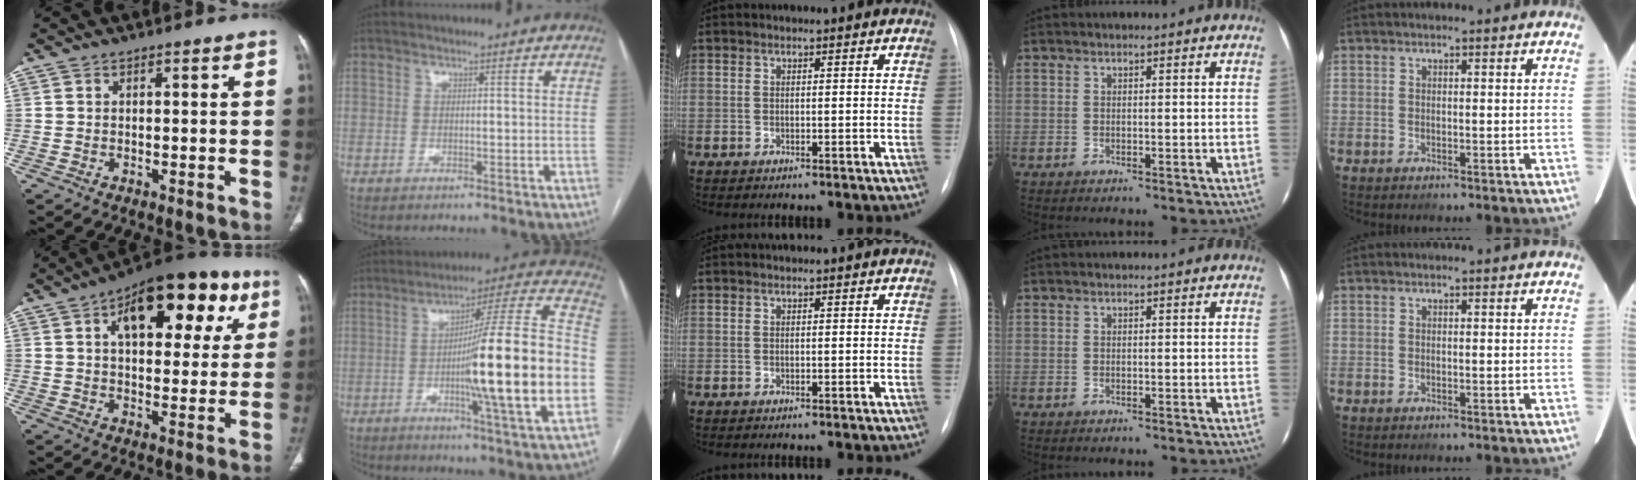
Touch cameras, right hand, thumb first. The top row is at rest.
{"thumb": {"total": 22.6, "force": [9.4, 11.3, 17.2], "torque": [-0.202, 0.005, 0.132]}, "index": {"total": 22.2, "force": [-4.2, -0.4, 21.8], "torque": [-0.296, 0.004, -0.073]}}